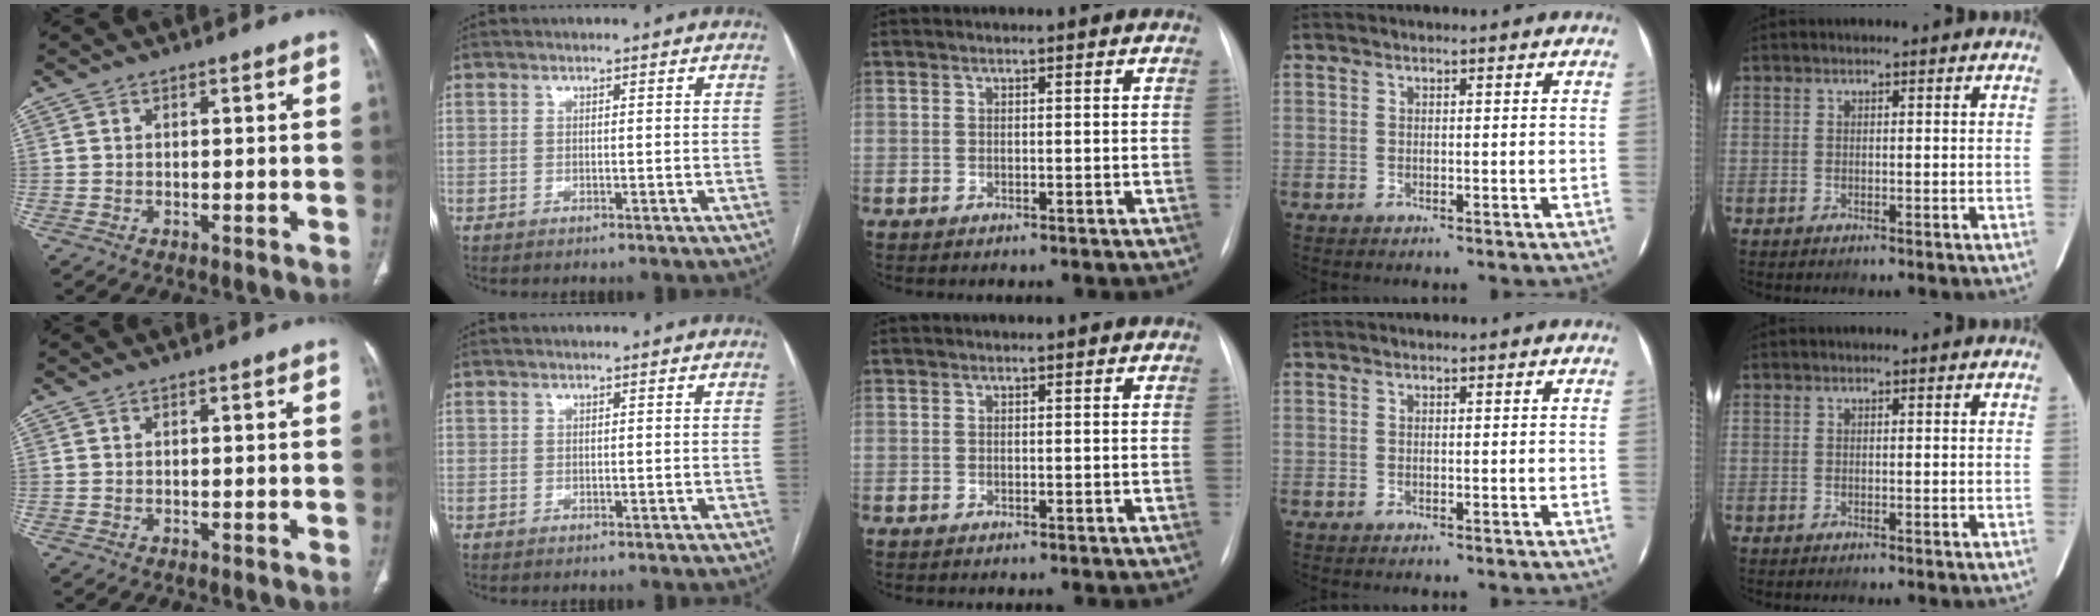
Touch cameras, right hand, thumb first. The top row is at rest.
{}